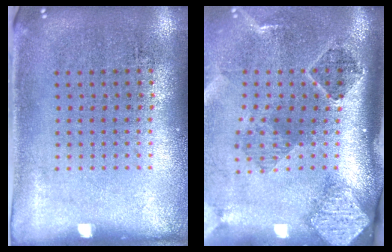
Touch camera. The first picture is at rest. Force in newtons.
{"total": 2.9, "press": 1.9, "slide": 2.1}